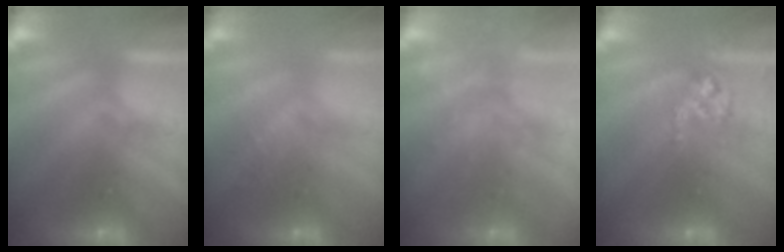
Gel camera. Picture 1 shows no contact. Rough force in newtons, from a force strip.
{"total": 1.3}
{"total": 1.7}
{"total": 2.7}